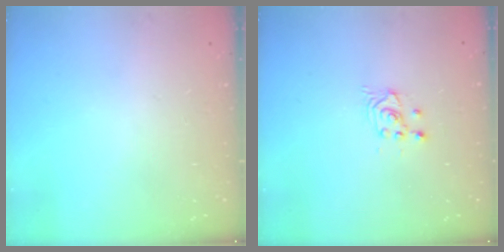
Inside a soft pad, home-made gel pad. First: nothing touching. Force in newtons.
{"total": 2.6, "press": 2.5, "slide": 0.3}